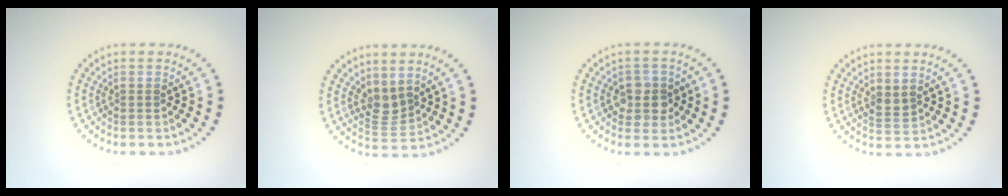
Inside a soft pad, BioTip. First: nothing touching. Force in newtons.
{"total": 2.2, "press": 1.7, "slide": 1.4}
{"total": 2.7, "press": 2.5, "slide": 1.0}
{"total": 1.2, "press": 1.1, "slide": 0.5}